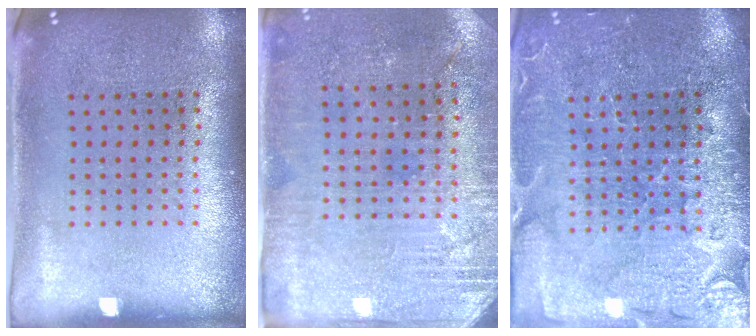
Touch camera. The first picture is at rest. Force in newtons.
{"total": 2.9, "press": 2.8, "slide": 0.9}
{"total": 3.7, "press": 3.5, "slide": 1.1}